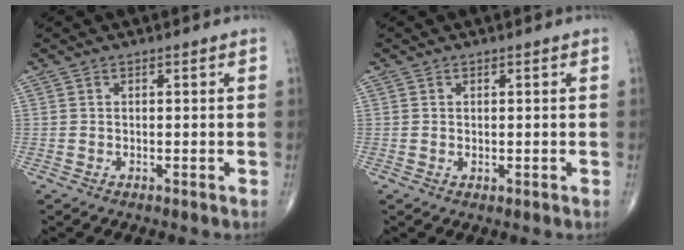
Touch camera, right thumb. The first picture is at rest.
{"total": 0.7, "force": [0.1, 0.4, 0.5], "torque": [-0.011, -0.003, 0.004]}